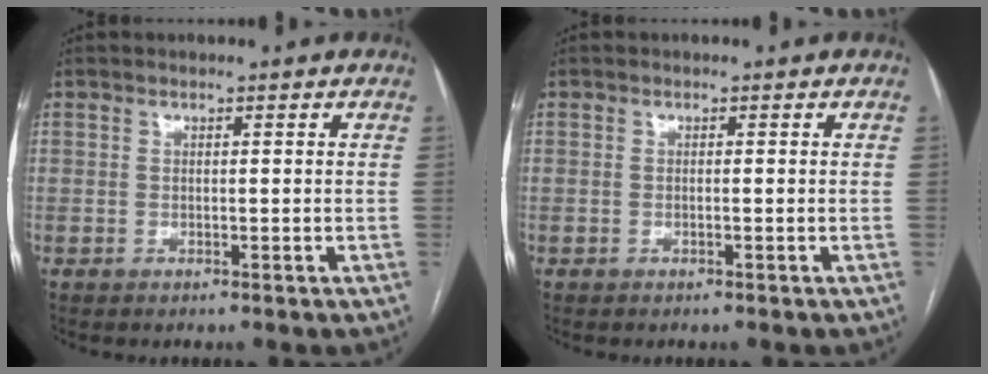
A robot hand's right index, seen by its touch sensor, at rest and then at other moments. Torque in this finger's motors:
{"motor_torque": [0.09, 0.11, 0.01, 0.00]}